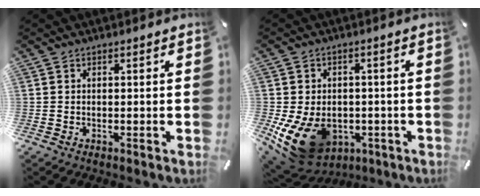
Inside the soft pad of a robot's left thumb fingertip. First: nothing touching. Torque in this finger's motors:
{"motor_torque": [2.11, 2.57, 0.80, 0.36, 0.22]}